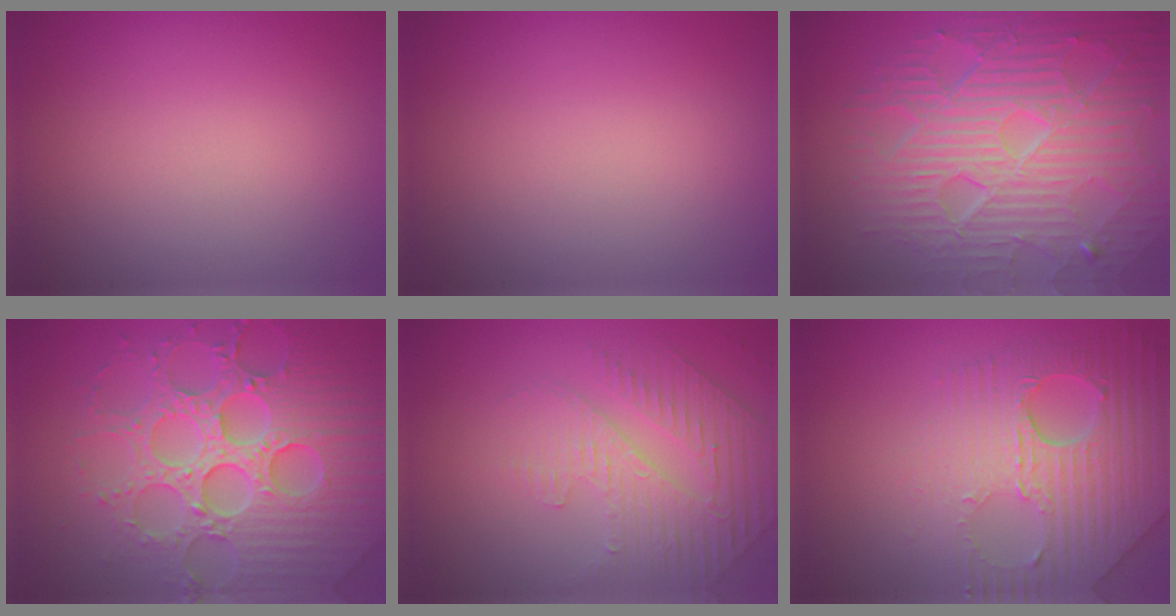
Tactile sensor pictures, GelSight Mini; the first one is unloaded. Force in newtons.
{"total": 0.0}
{"total": 10.8, "press": 6.8, "slide": 8.4}
{"total": 8.0, "press": 7.8, "slide": 1.7}
{"total": 4.7, "press": 3.3, "slide": 3.4}
{"total": 6.6, "press": 5.4, "slide": 3.8}